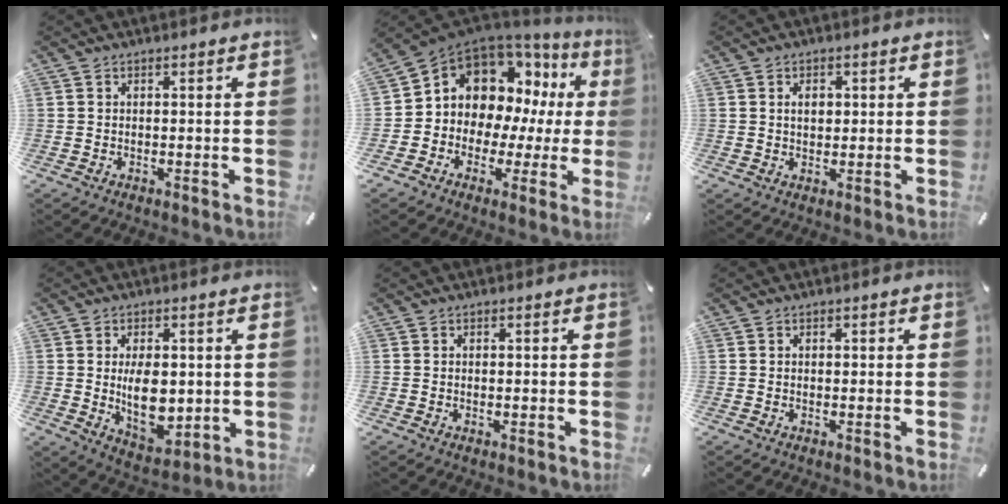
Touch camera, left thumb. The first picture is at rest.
{"total": 11.3, "force": [4.5, 9.3, 4.5], "torque": [-0.090, -0.046, 0.091]}
{"total": 2.4, "force": [0.5, 1.7, 1.6], "torque": [-0.019, 0.001, 0.004]}
{"total": 10.4, "force": [0.7, 6.6, 8.0], "torque": [-0.125, -0.013, 0.009]}
{"total": 0.0}
{"total": 0.0}